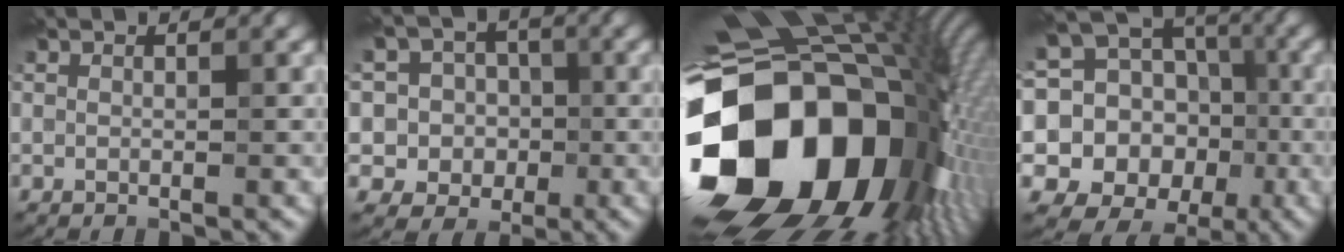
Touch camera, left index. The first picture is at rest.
{"total": 6.6, "force": [0.5, 6.4, 1.9], "torque": [-0.030, 0.024, -0.024]}
{"total": 22.0, "force": [-3.8, 16.3, 14.2], "torque": [-0.300, -0.040, -0.044]}
{"total": 17.7, "force": [-1.3, 16.5, 6.5], "torque": [-0.155, 0.009, -0.017]}